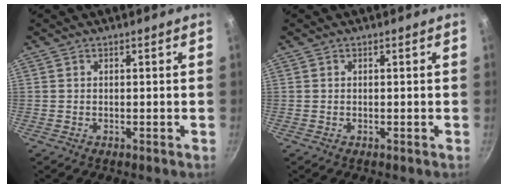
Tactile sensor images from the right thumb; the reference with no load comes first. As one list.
[{"total": 0.0}]